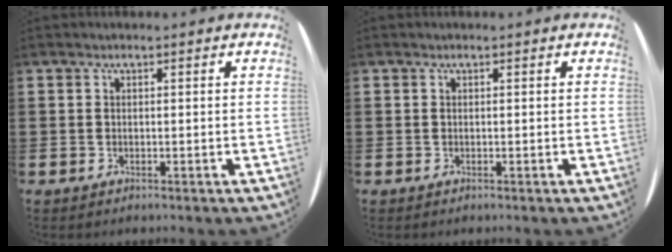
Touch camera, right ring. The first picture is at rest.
{"total": 0.0}